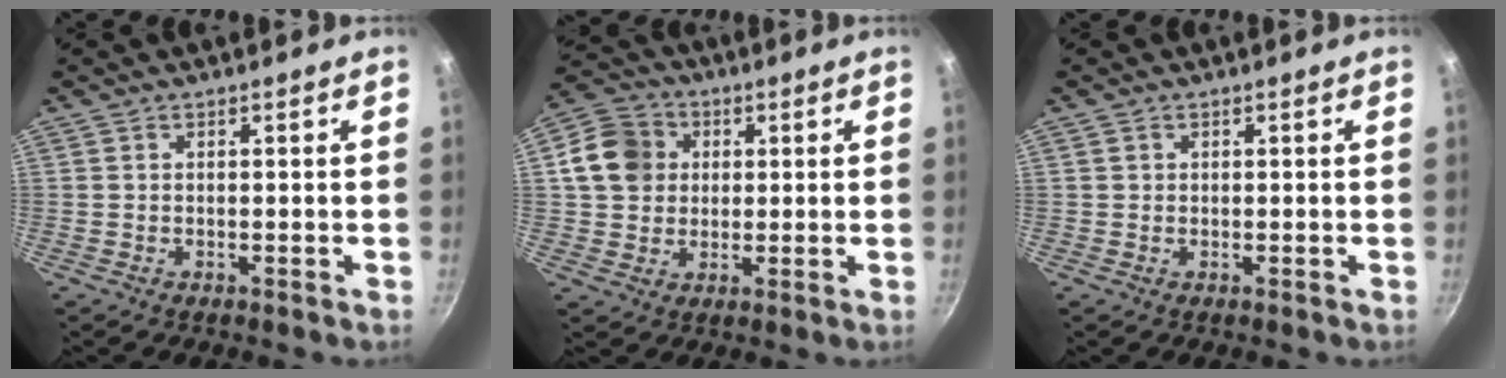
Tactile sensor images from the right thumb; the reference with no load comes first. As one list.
[{"total": 10.2, "force": [1.9, 8.9, 4.6], "torque": [-0.054, 0.012, 0.023]}, {"total": 0.6, "force": [0.1, 0.6, 0.0], "torque": [0.004, 0.004, 0.001]}]